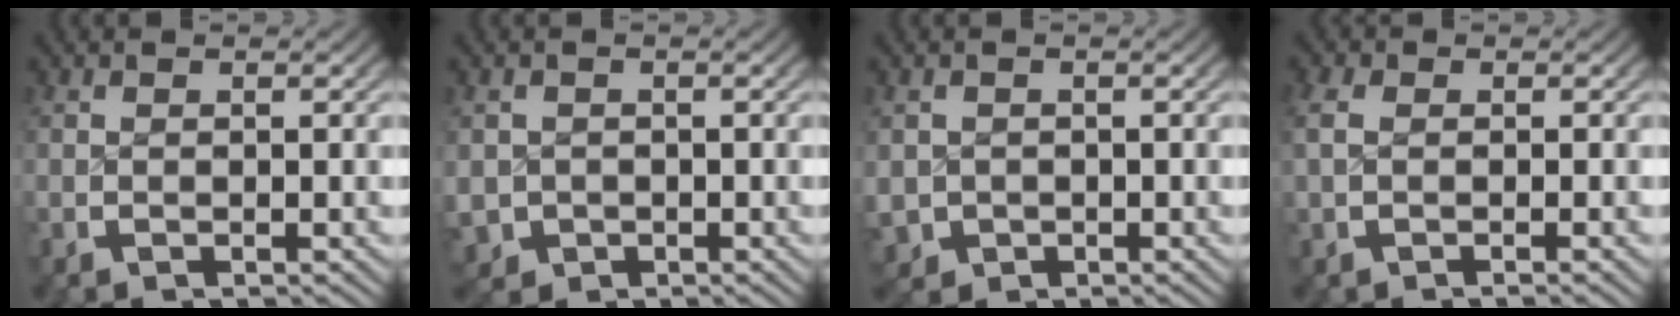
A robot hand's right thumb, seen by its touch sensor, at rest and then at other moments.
{"total": 3.8, "force": [-1.1, 3.4, 1.0], "torque": [-0.031, -0.027, -0.006]}
{"total": 3.4, "force": [-0.9, 3.1, 0.9], "torque": [-0.029, -0.026, -0.003]}
{"total": 2.0, "force": [-0.3, 1.2, 1.5], "torque": [-0.028, 0.002, -0.003]}